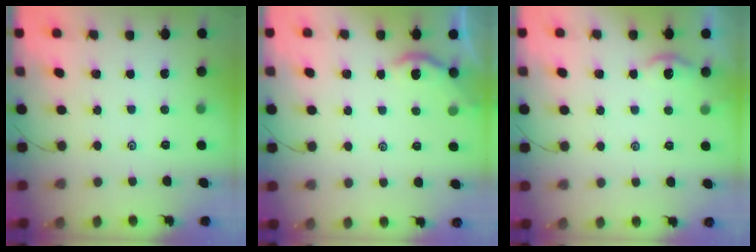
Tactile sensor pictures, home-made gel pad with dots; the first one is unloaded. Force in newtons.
{"total": 2.2, "press": 2.2, "slide": 0.2}
{"total": 3.4, "press": 3.4, "slide": 0.4}